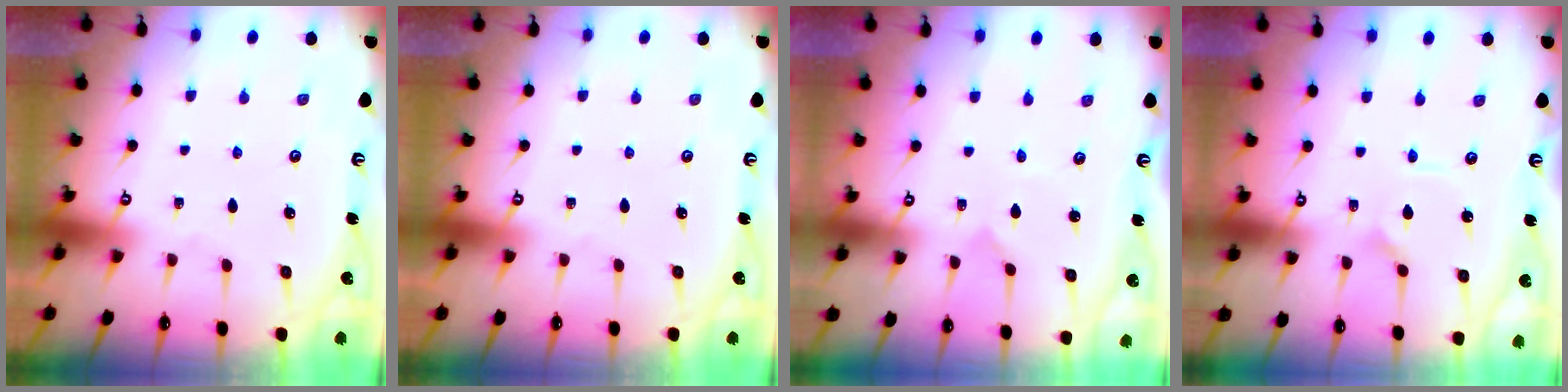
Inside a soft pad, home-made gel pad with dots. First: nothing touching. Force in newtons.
{"total": 0.0}
{"total": 0.0}
{"total": 2.9, "press": 2.9, "slide": 0.1}